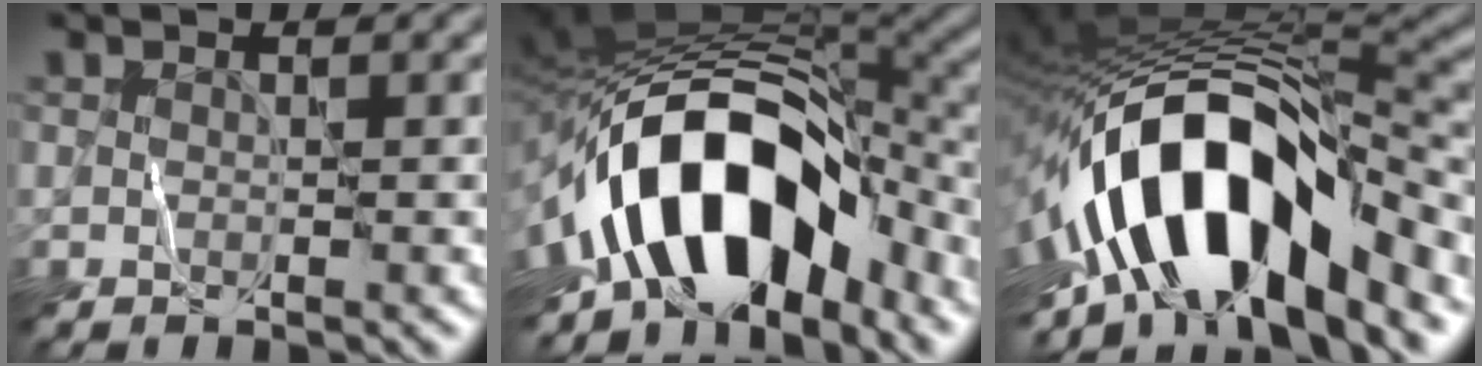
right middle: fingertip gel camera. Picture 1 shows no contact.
{"total": 13.6, "force": [-5.6, 7.6, 9.8], "torque": [-0.146, 0.012, -0.099]}
{"total": 15.4, "force": [-5.2, 6.7, 12.8], "torque": [-0.207, 0.014, -0.093]}